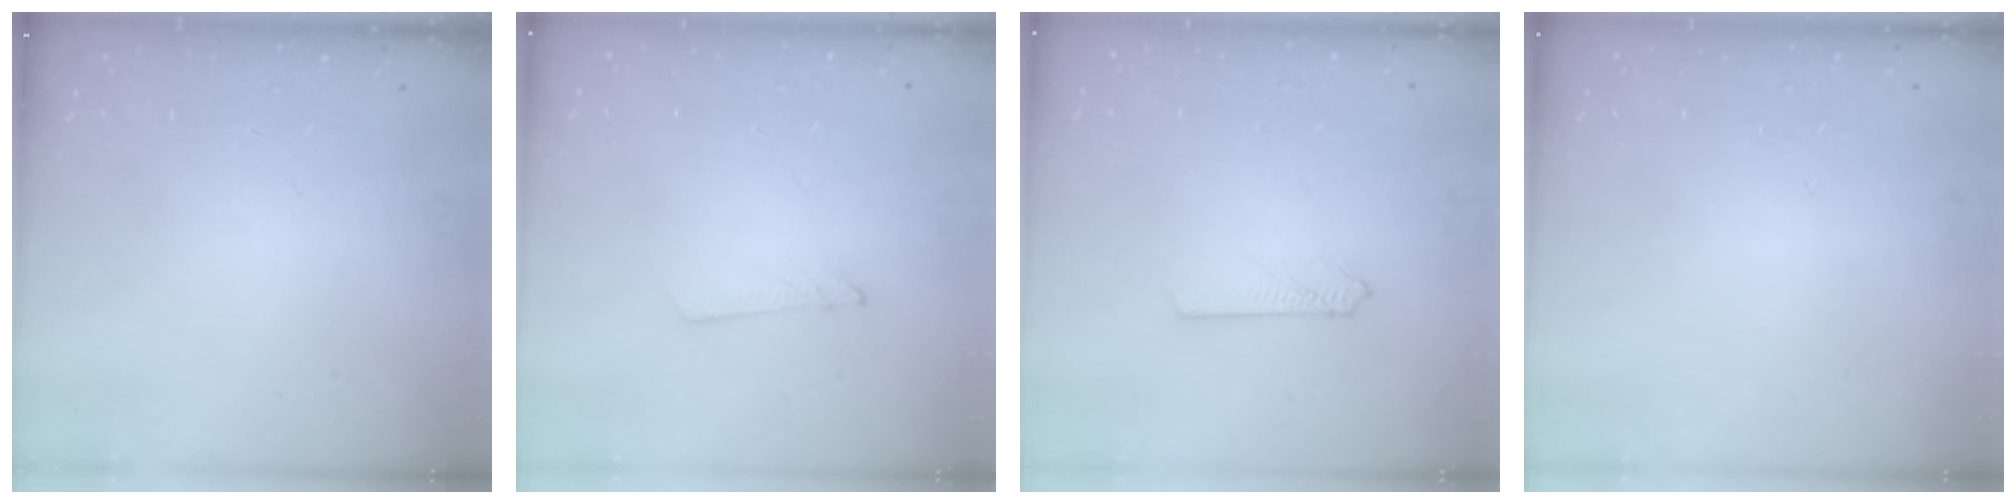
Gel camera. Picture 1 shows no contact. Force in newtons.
{"total": 1.3, "press": 1.3, "slide": 0.1}
{"total": 2.7, "press": 2.7, "slide": 0.2}
{"total": 0.0}